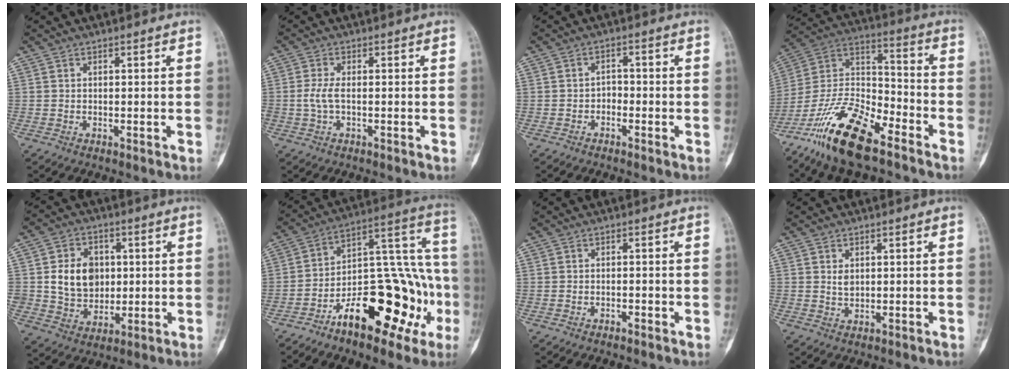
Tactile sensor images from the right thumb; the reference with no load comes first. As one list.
[{"total": 2.9, "force": [-0.3, 1.2, 2.6], "torque": [-0.070, 0.000, -0.010]}, {"total": 2.1, "force": [-1.3, 1.4, 0.9], "torque": [-0.002, 0.017, -0.025]}, {"total": 19.3, "force": [-13.0, 6.9, 12.6], "torque": [-0.237, 0.072, -0.240]}, {"total": 11.5, "force": [1.4, 9.2, 6.7], "torque": [-0.075, -0.004, 0.032]}, {"total": 26.1, "force": [-10.3, 11.9, 20.9], "torque": [-0.276, 0.085, -0.146]}, {"total": 0.8, "force": [-0.5, 0.4, 0.5], "torque": [-0.011, 0.007, -0.010]}, {"total": 1.7, "force": [0.5, 1.1, 1.1], "torque": [-0.015, -0.005, 0.012]}]